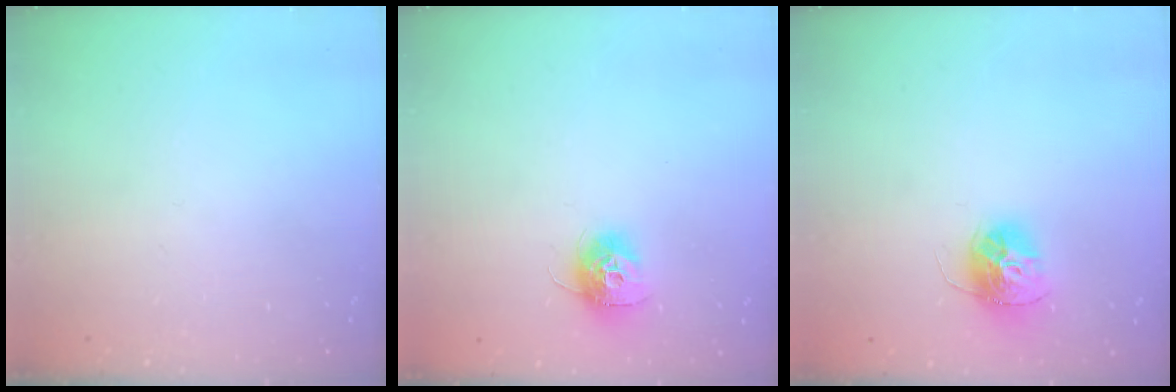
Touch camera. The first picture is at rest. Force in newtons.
{"total": 10.2, "press": 10.2, "slide": 0.4}
{"total": 13.4, "press": 13.4, "slide": 1.2}